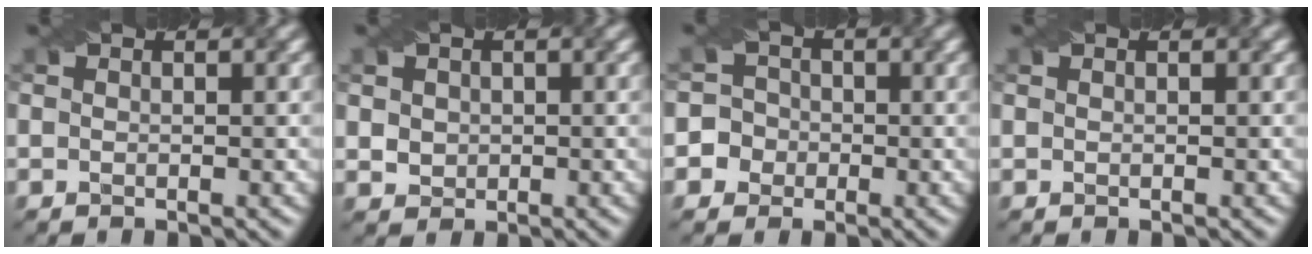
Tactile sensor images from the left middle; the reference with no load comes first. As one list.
[{"total": 1.9, "force": [0.6, 1.7, 0.7], "torque": [-0.014, 0.012, 0.019]}, {"total": 4.5, "force": [-1.6, 4.2, 0.4], "torque": [0.010, 0.016, -0.050]}, {"total": 0.0}]